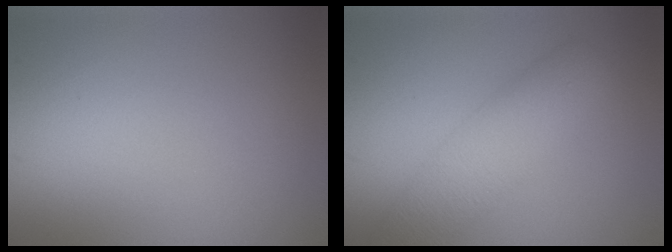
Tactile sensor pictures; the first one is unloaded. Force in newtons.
{"total": 5.0, "press": 5.0, "slide": 0.2}